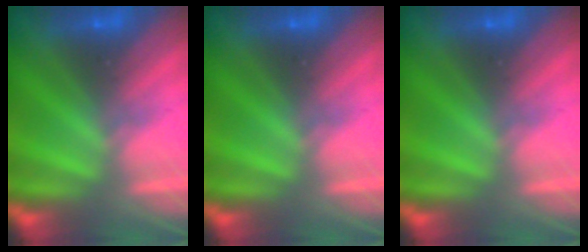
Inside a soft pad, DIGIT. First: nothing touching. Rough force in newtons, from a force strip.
{"total": 0.0}
{"total": 0.0}